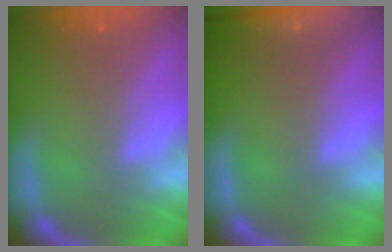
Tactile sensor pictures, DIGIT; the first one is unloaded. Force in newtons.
{"total": 6.9}